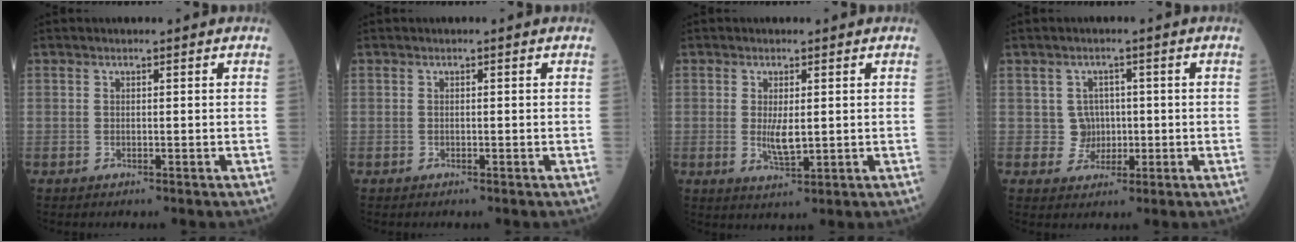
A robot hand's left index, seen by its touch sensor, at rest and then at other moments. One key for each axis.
{"total": 0.0}
{"total": 3.3, "fx": 0.1, "fy": 1.0, "fz": 3.1, "tx": -0.058, "ty": -0.007, "tz": 0.007}
{"total": 3.2, "fx": -0.1, "fy": 3.2, "fz": 0.3, "tx": 0.002, "ty": 0.010, "tz": 0.002}